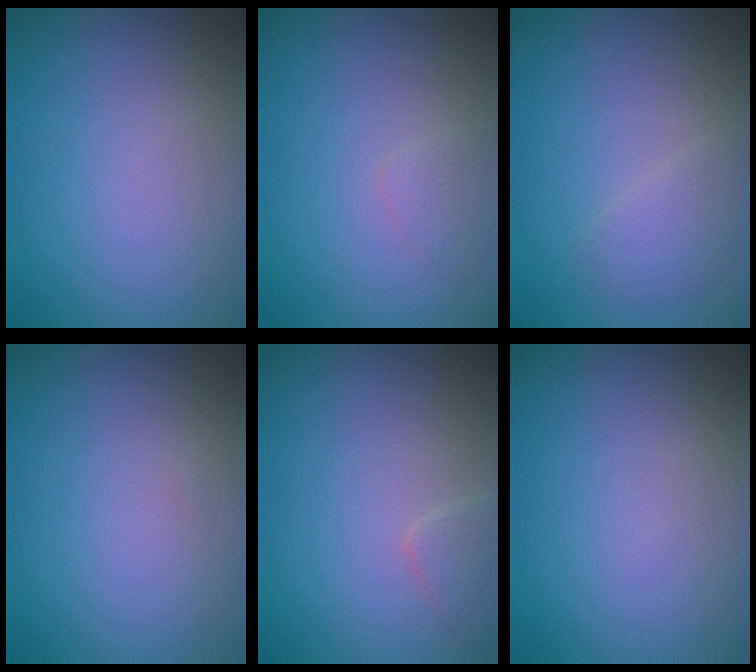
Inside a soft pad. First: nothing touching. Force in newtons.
{"total": 0.9, "press": 0.9, "slide": 0.1}
{"total": 1.8, "press": 1.8, "slide": 0.2}
{"total": 0.0}
{"total": 1.7, "press": 1.7, "slide": 0.1}
{"total": 0.0}